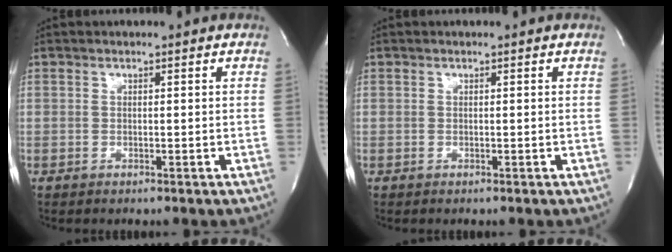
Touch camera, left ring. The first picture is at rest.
{"total": 0.0}